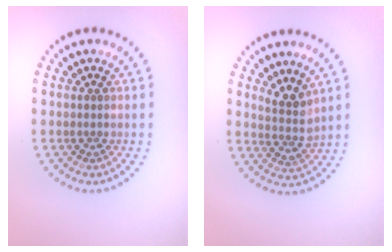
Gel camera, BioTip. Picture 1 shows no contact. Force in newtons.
{"total": 2.7, "press": 2.0, "slide": 1.8}